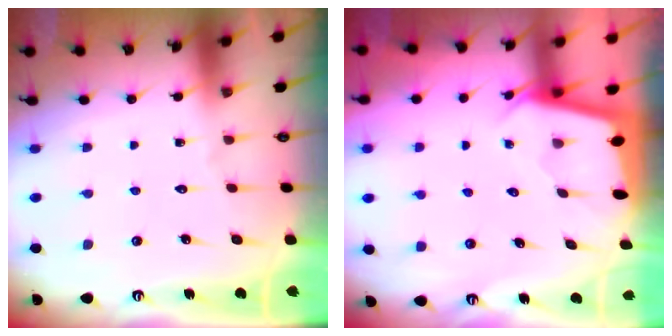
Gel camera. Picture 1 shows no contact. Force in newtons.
{"total": 2.0, "press": 1.9, "slide": 0.2}